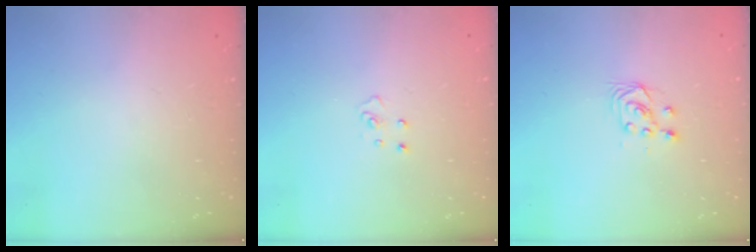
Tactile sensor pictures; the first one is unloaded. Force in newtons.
{"total": 3.6, "press": 3.6, "slide": 0.3}
{"total": 2.9, "press": 2.7, "slide": 1.0}